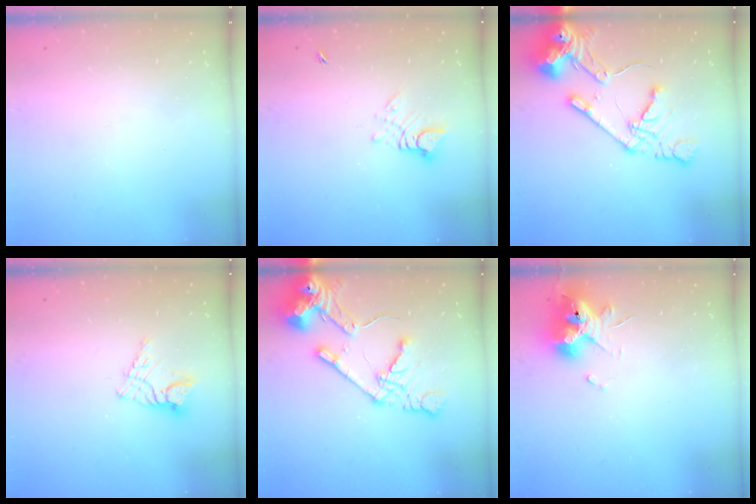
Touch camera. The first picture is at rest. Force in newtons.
{"total": 5.1, "press": 5.1, "slide": 0.5}
{"total": 16.1, "press": 16.0, "slide": 1.8}
{"total": 8.1, "press": 8.1, "slide": 0.6}
{"total": 16.1, "press": 16.0, "slide": 1.8}
{"total": 12.4, "press": 12.4, "slide": 1.2}